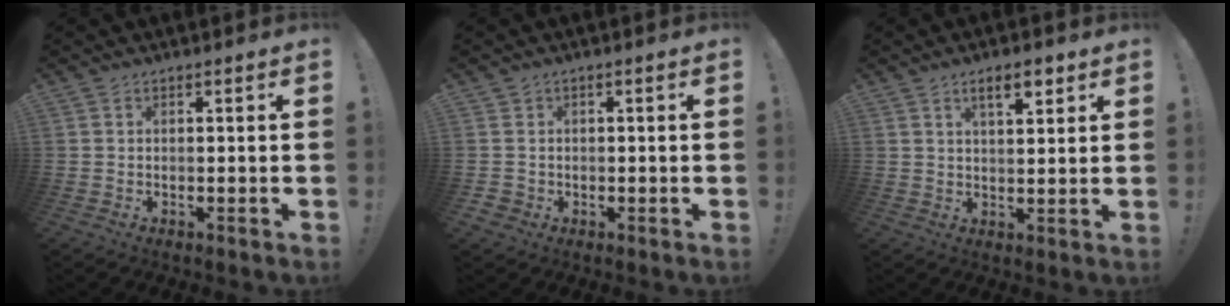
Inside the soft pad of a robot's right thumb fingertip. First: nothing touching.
{"total": 2.5, "force": [-0.1, 2.5, 0.7], "torque": [-0.016, 0.006, 0.001]}
{"total": 6.1, "force": [3.6, 2.1, 4.5], "torque": [-0.063, -0.012, 0.059]}